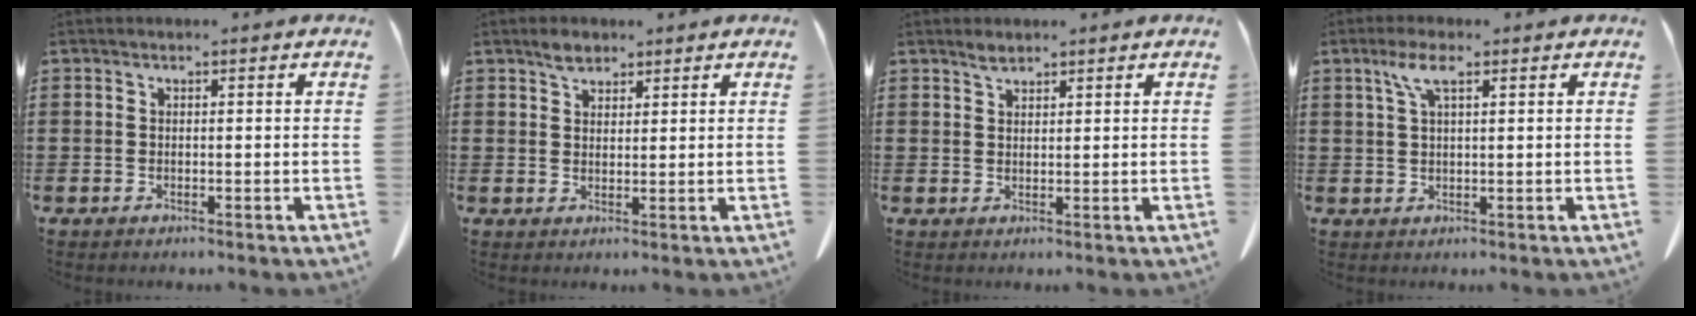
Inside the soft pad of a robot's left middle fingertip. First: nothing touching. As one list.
[{"total": 2.5, "force": [2.0, 1.2, 0.9], "torque": [-0.014, 0.000, 0.035]}, {"total": 1.8, "force": [1.5, 0.5, 0.8], "torque": [-0.019, 0.001, 0.027]}, {"total": 4.2, "force": [2.1, 1.1, 3.5], "torque": [-0.075, 0.009, 0.035]}]